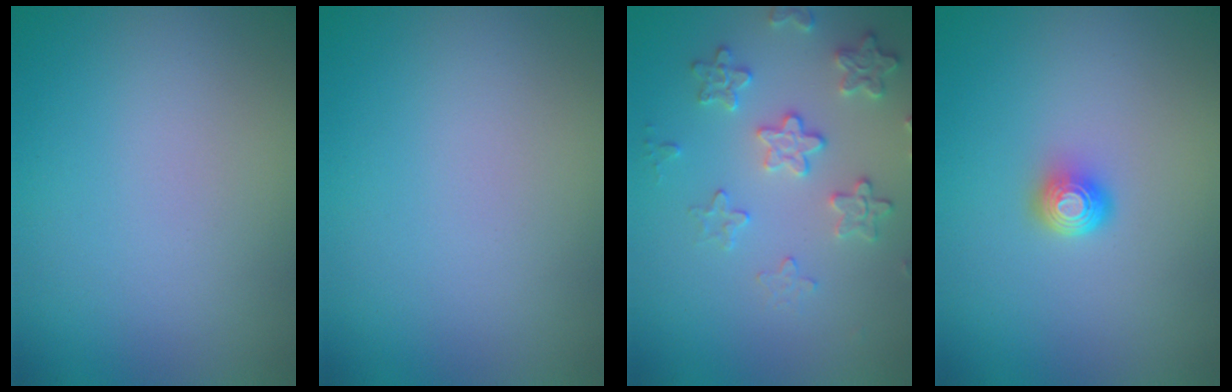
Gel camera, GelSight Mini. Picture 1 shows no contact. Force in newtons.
{"total": 0.0}
{"total": 3.2, "press": 3.2, "slide": 0.5}
{"total": 1.6, "press": 1.3, "slide": 1.1}